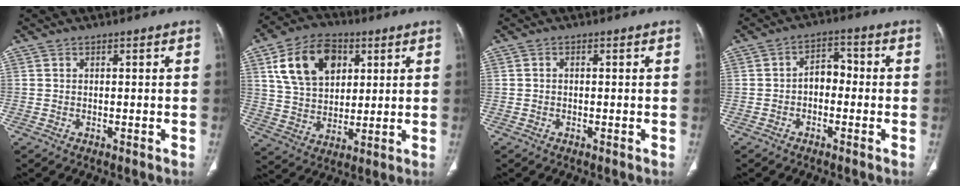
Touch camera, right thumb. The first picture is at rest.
{"total": 15.7, "force": [5.8, 10.9, 9.8], "torque": [-0.146, -0.006, 0.107]}
{"total": 0.6, "force": [-0.1, 0.4, 0.3], "torque": [-0.005, 0.001, -0.005]}
{"total": 4.9, "force": [-0.9, 3.4, 3.4], "torque": [-0.034, 0.025, -0.026]}